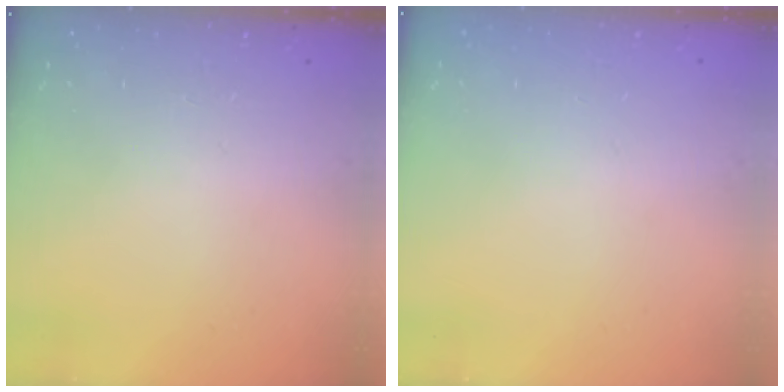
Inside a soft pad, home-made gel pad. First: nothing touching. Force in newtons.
{"total": 0.0}